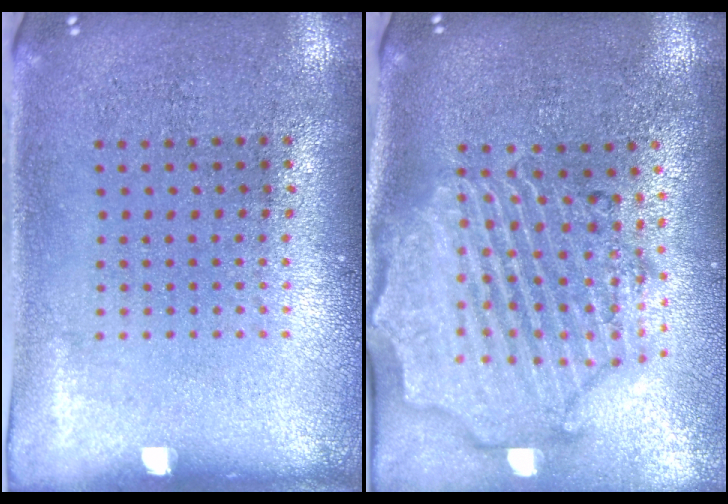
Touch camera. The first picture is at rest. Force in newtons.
{"total": 3.0, "press": 2.6, "slide": 1.5}